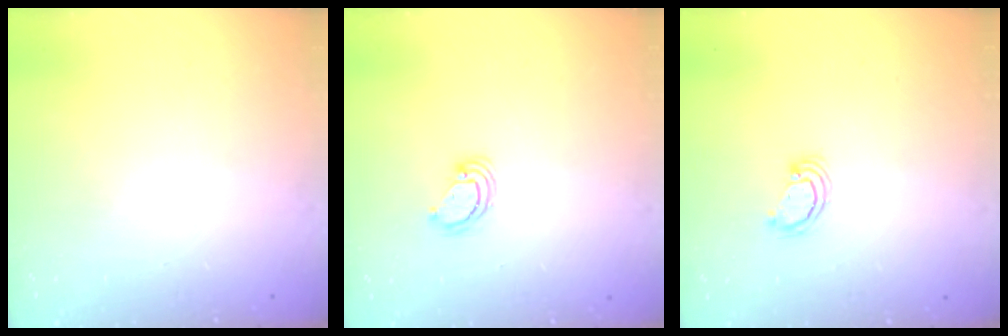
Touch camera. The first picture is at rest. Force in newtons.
{"total": 3.8, "press": 3.8, "slide": 0.1}
{"total": 2.3, "press": 2.3, "slide": 0.3}